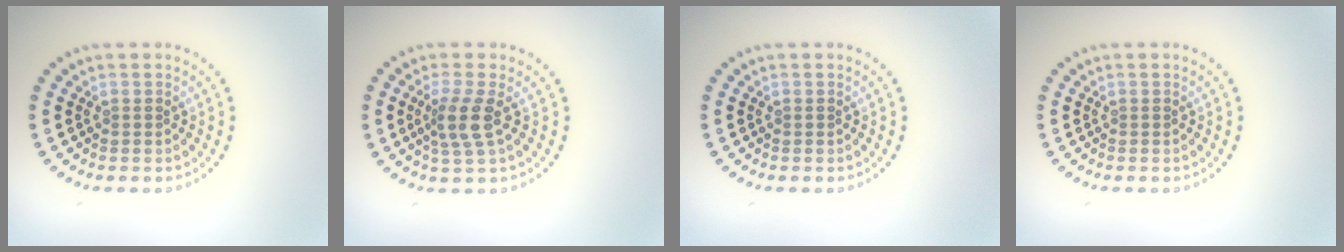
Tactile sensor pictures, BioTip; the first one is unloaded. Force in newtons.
{"total": 2.8, "press": 2.3, "slide": 1.7}
{"total": 0.0}
{"total": 0.0}